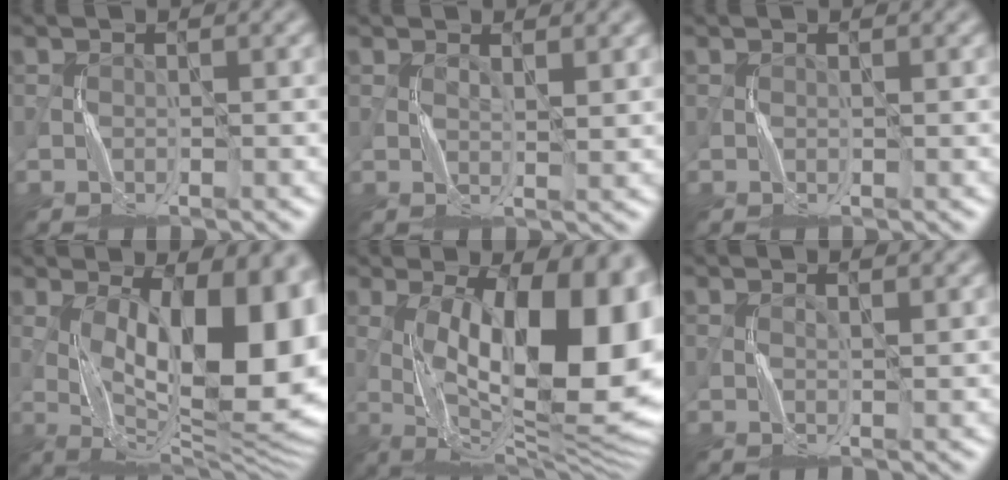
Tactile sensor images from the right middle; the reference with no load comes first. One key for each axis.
{"total": 1.8, "fx": 0.9, "fy": 0.3, "fz": 1.5, "tx": -0.028, "ty": -0.003, "tz": 0.018}
{"total": 0.5, "fx": 0.3, "fy": 0.1, "fz": 0.4, "tx": -0.004, "ty": -0.001, "tz": 0.006}
{"total": 15.4, "fx": 1.0, "fy": 5.7, "fz": 14.3, "tx": -0.186, "ty": 0.006, "tz": 0.017}
{"total": 17.1, "fx": 0.9, "fy": 6.2, "fz": 15.9, "tx": -0.216, "ty": 0.010, "tz": 0.017}
{"total": 1.1, "fx": 0.6, "fy": 0.1, "fz": 0.9, "tx": -0.018, "ty": -0.001, "tz": 0.011}